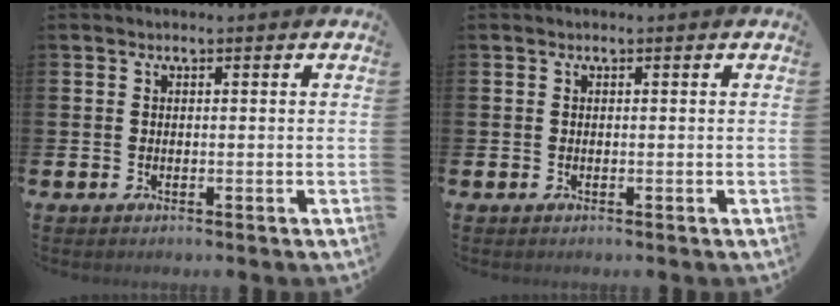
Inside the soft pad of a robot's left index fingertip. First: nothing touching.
{"total": 0.0}